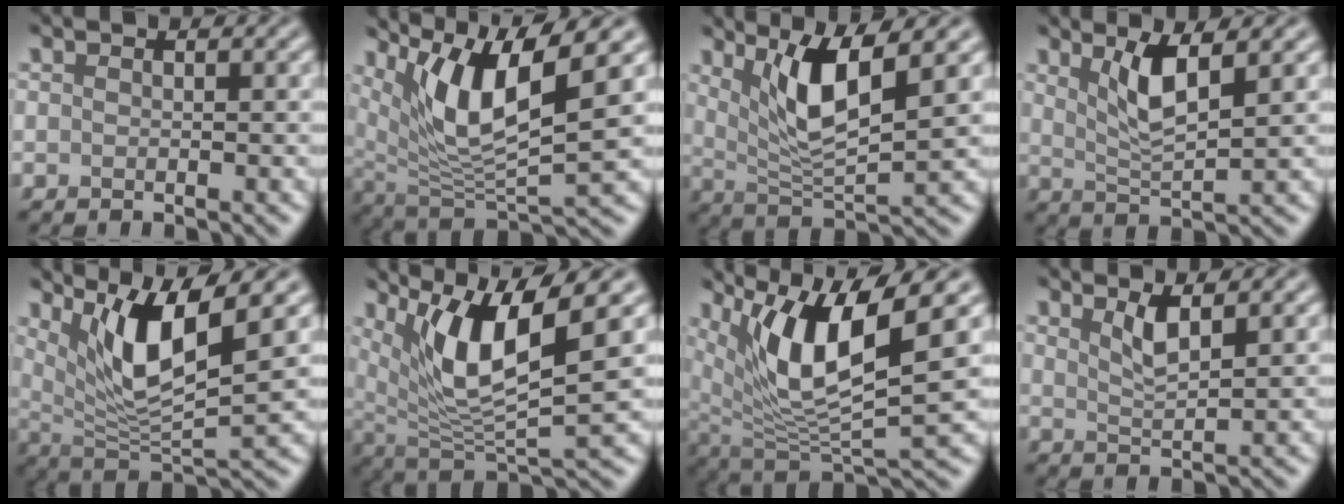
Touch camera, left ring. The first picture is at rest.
{"total": 8.8, "force": [4.0, 2.5, 7.5], "torque": [-0.143, -0.010, 0.078]}
{"total": 6.0, "force": [2.5, 1.3, 5.2], "torque": [-0.096, -0.012, 0.050]}
{"total": 3.7, "force": [1.6, 0.8, 3.2], "torque": [-0.065, -0.008, 0.034]}
{"total": 7.8, "force": [3.5, 1.9, 6.7], "torque": [-0.120, -0.015, 0.068]}
{"total": 8.8, "force": [3.6, 2.5, 7.6], "torque": [-0.145, -0.012, 0.070]}
{"total": 9.7, "force": [3.7, 3.0, 8.4], "torque": [-0.159, -0.012, 0.071]}
{"total": 2.3, "force": [1.3, 0.5, 1.8], "torque": [-0.033, -0.006, 0.024]}